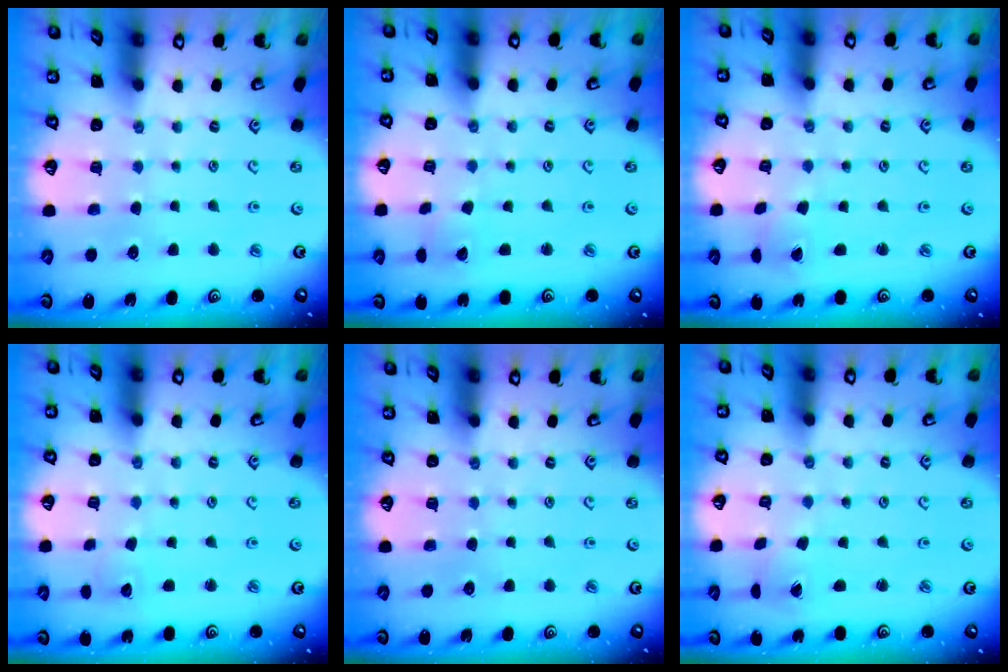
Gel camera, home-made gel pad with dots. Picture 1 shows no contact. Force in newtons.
{"total": 2.5, "press": 2.4, "slide": 0.3}
{"total": 1.5, "press": 1.5, "slide": 0.3}
{"total": 2.5, "press": 2.5, "slide": 0.4}
{"total": 0.0}
{"total": 1.7, "press": 1.7, "slide": 0.1}